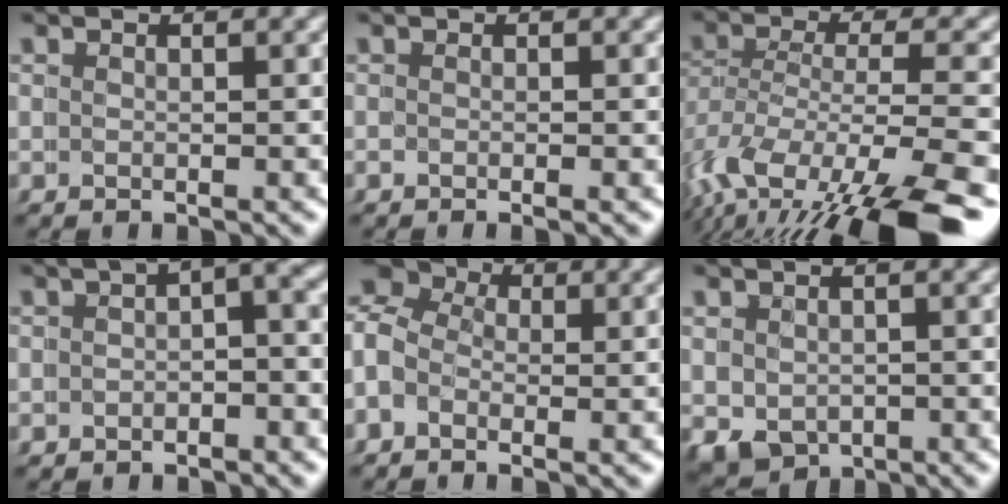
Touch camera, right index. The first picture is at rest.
{"total": 0.7, "force": [-0.3, -0.4, 0.6], "torque": [-0.002, 0.001, -0.007]}
{"total": 8.4, "force": [-3.7, 3.7, 6.6], "torque": [-0.134, -0.043, -0.042]}
{"total": 2.4, "force": [0.0, 1.3, 2.0], "torque": [-0.016, 0.008, -0.007]}
{"total": 6.1, "force": [1.5, 5.2, 2.9], "torque": [-0.052, 0.014, 0.000]}
{"total": 4.1, "force": [-1.6, 3.4, 1.6], "torque": [-0.033, -0.038, -0.007]}